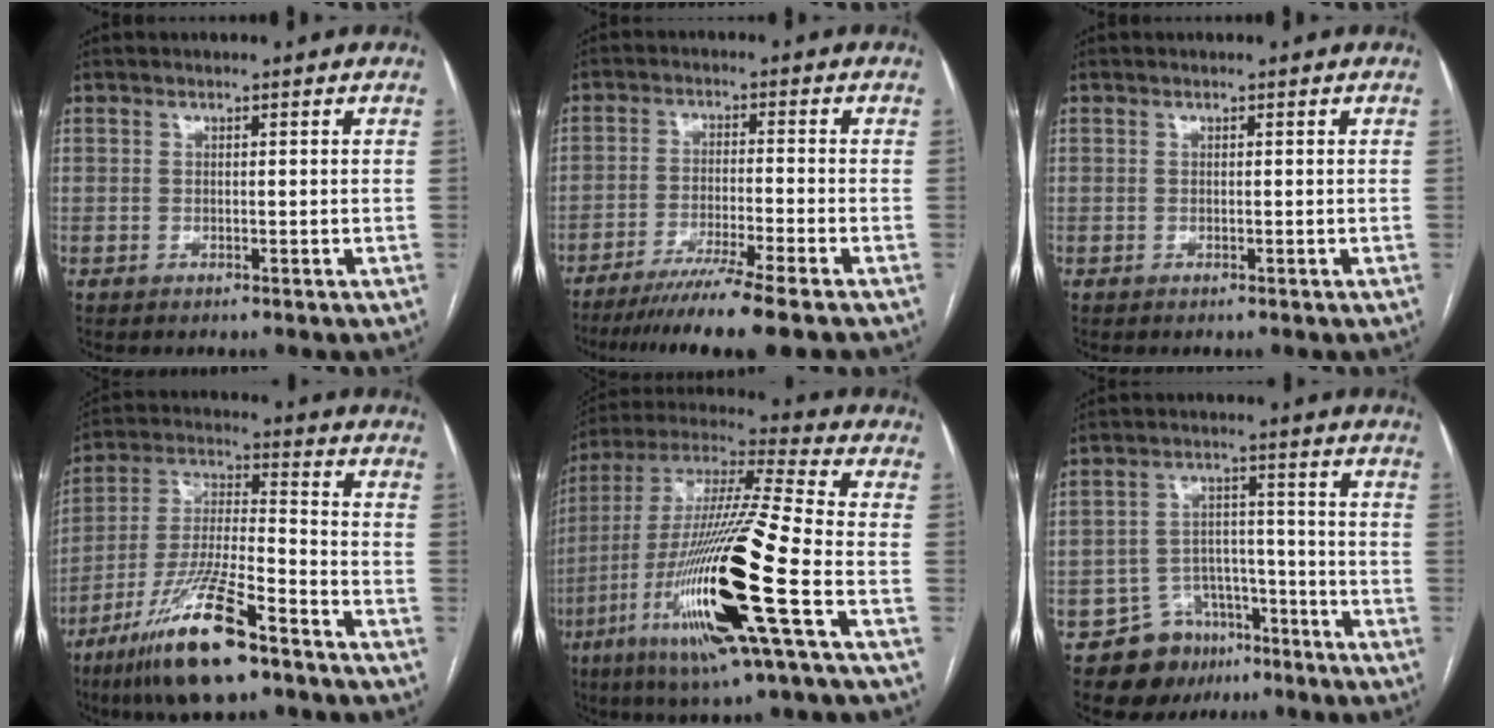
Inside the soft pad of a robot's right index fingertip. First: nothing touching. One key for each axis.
{"total": 11.0, "fx": -8.8, "fy": -1.8, "fz": 6.4, "tx": -0.082, "ty": -0.037, "tz": -0.137}
{"total": 0.0}
{"total": 16.5, "fx": -10.5, "fy": 2.4, "fz": 12.5, "tx": -0.267, "ty": -0.032, "tz": -0.196}
{"total": 23.6, "fx": -7.9, "fy": 0.8, "fz": 22.2, "tx": -0.447, "ty": -0.032, "tz": -0.152}
{"total": 9.4, "fx": -6.3, "fy": 6.6, "fz": 2.1, "tx": -0.028, "ty": 0.031, "tz": -0.095}